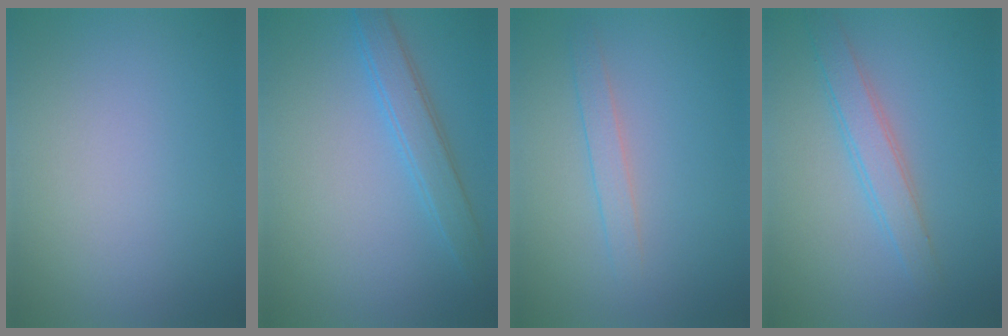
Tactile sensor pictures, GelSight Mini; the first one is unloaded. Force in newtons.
{"total": 2.9, "press": 2.9, "slide": 0.0}
{"total": 1.6, "press": 1.6, "slide": 0.1}
{"total": 2.7, "press": 2.7, "slide": 0.1}